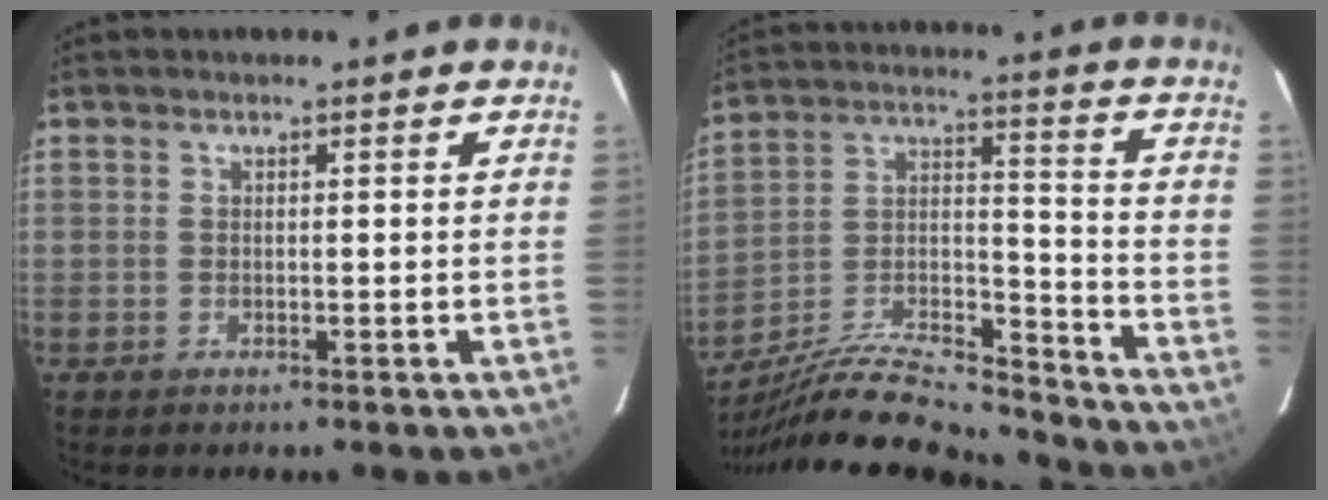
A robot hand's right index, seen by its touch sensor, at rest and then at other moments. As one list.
[{"total": 21.5, "force": [-18.5, 4.9, 9.8], "torque": [-0.178, 0.000, -0.300]}]